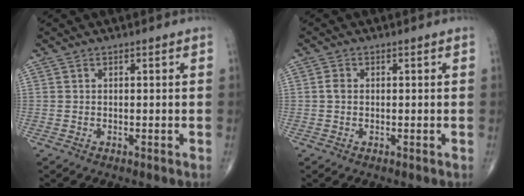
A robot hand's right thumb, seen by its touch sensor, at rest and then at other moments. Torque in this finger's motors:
{"motor_torque": [-0.14, -0.06, 0.18, 0.10, 0.04]}